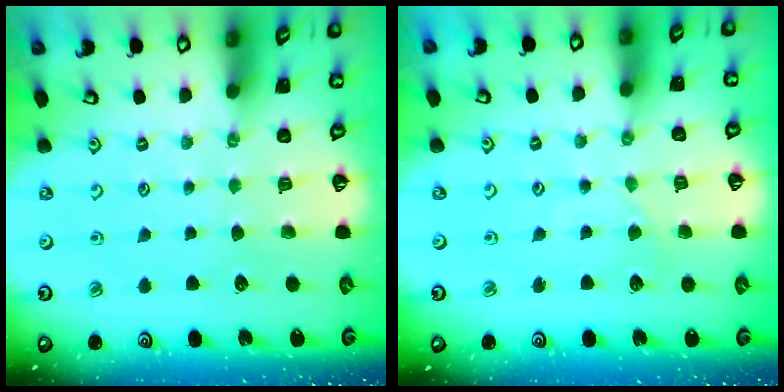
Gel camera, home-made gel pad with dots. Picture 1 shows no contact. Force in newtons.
{"total": 2.3, "press": 2.3, "slide": 0.4}